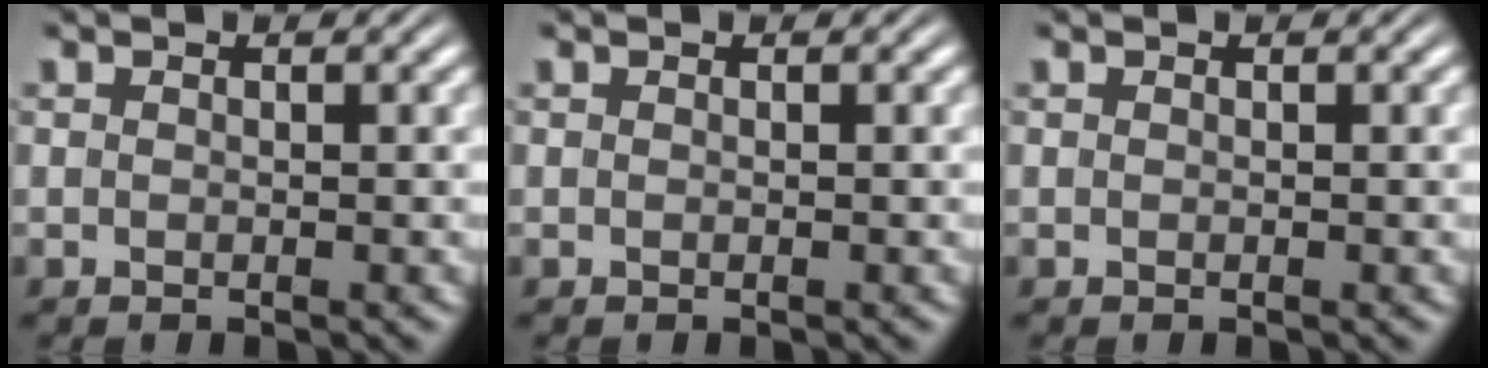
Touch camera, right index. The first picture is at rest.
{"total": 0.0}
{"total": 0.0}